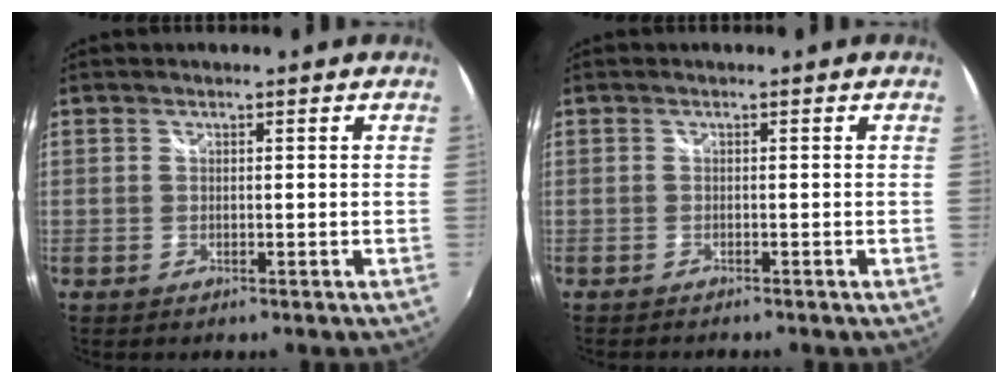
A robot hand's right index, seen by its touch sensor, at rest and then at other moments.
{"total": 1.1, "force": [-1.1, 0.1, 0.1], "torque": [-0.005, -0.009, -0.020]}